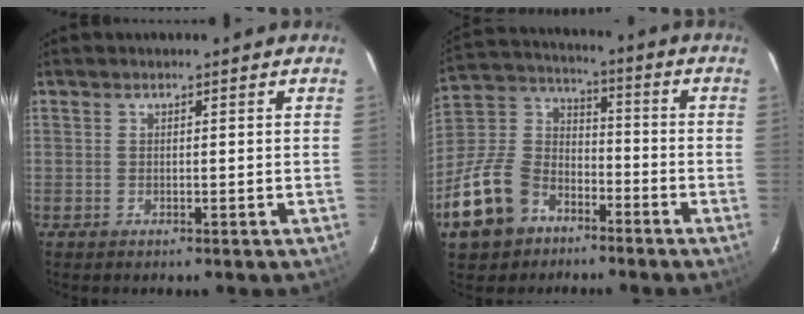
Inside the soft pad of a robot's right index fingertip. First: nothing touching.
{"total": 17.6, "force": [-9.8, 12.4, 7.7], "torque": [-0.202, 0.035, -0.159]}